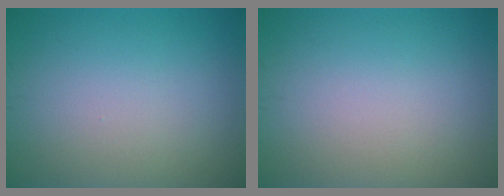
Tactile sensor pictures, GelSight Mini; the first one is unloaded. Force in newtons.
{"total": 0.0}